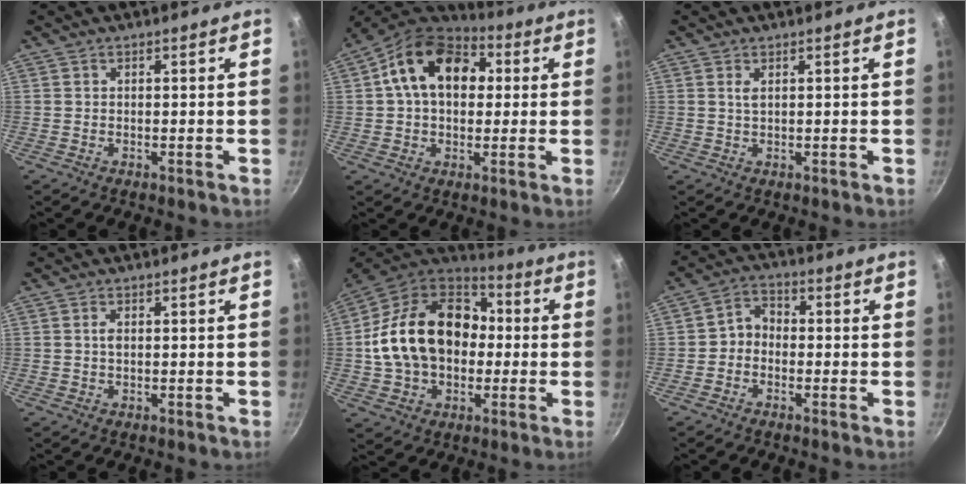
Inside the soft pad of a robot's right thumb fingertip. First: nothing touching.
{"total": 16.6, "force": [3.3, 11.6, 11.4], "torque": [-0.155, 0.024, 0.033]}
{"total": 1.2, "force": [0.5, 0.5, 1.0], "torque": [-0.019, -0.002, 0.010]}
{"total": 1.2, "force": [0.2, 0.6, 1.0], "torque": [-0.018, 0.003, 0.002]}
{"total": 23.3, "force": [0.6, 17.0, 15.9], "torque": [-0.260, 0.047, 0.008]}
{"total": 4.3, "force": [-1.0, 3.5, 2.3], "torque": [-0.023, 0.022, -0.033]}